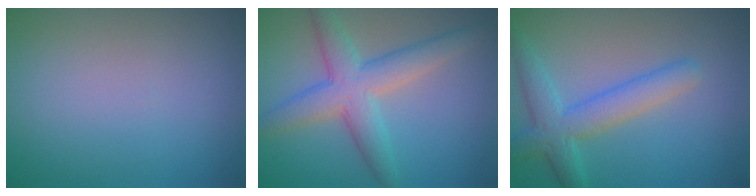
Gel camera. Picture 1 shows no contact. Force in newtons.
{"total": 5.5, "press": 5.5, "slide": 0.2}
{"total": 4.5, "press": 4.5, "slide": 0.3}